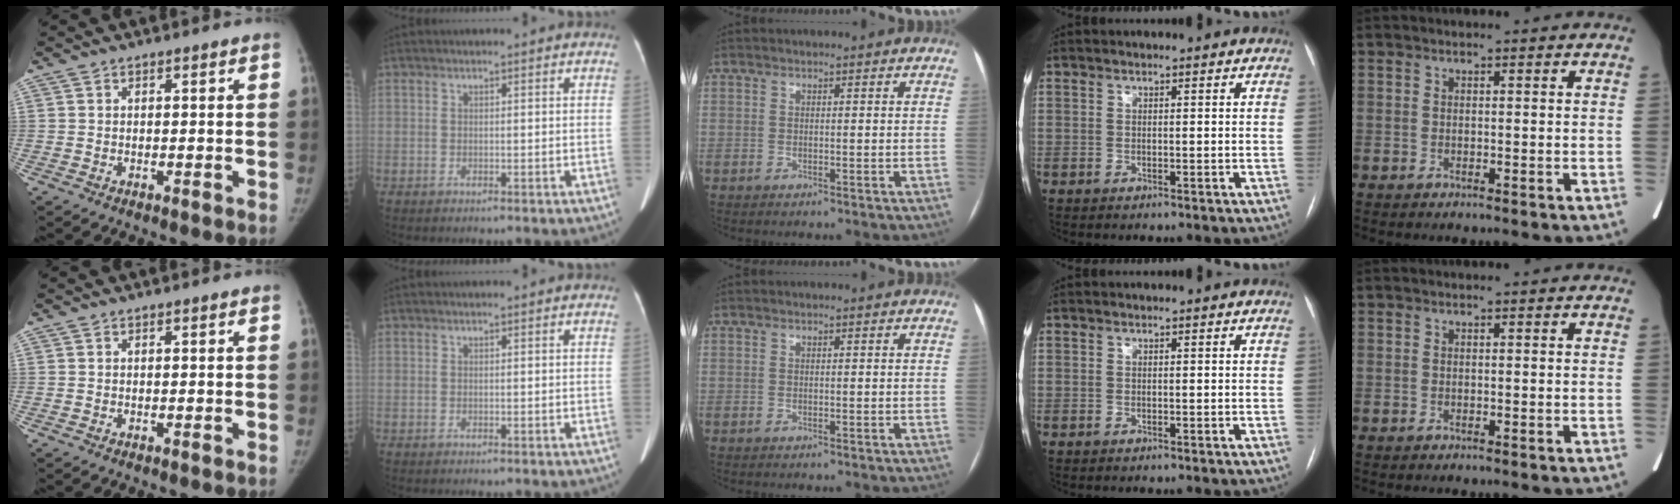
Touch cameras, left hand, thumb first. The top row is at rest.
{}